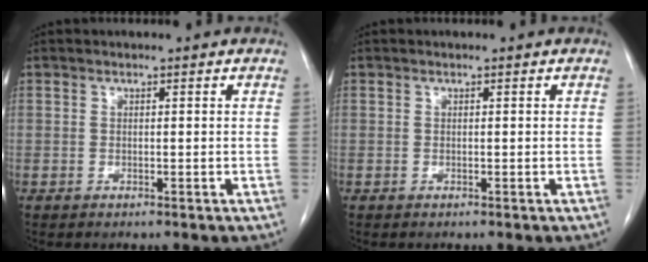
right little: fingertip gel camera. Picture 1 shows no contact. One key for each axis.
{"total": 0.0}